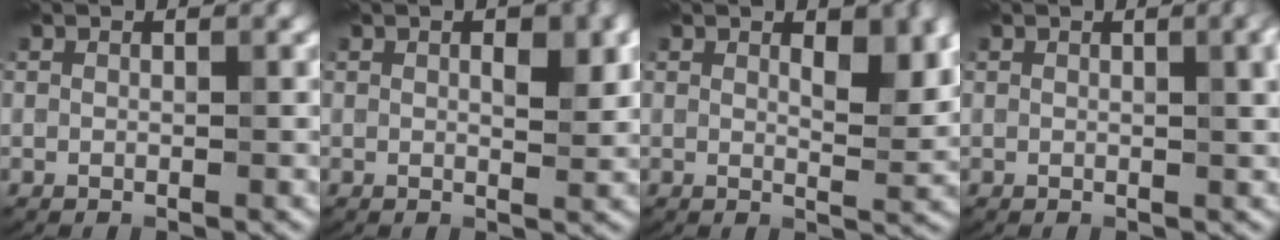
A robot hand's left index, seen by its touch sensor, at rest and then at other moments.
{"total": 3.1, "force": [0.9, 1.3, 2.7], "torque": [-0.041, -0.001, 0.017]}
{"total": 4.1, "force": [1.6, 1.5, 3.4], "torque": [-0.048, -0.005, 0.027]}
{"total": 4.5, "force": [1.2, 1.9, 3.9], "torque": [-0.033, 0.006, 0.020]}